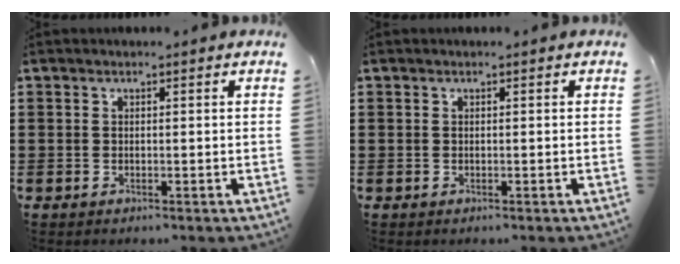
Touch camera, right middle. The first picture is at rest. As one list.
[{"total": 0.0}]